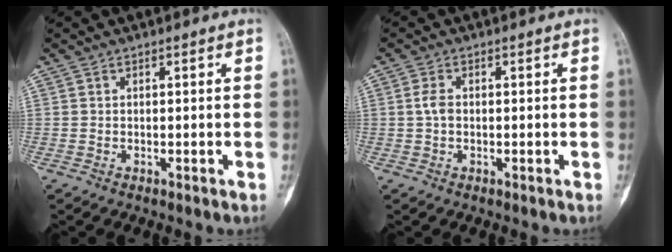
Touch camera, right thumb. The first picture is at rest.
{"total": 2.2, "force": [0.0, 1.3, 1.7], "torque": [-0.035, 0.004, -0.003]}